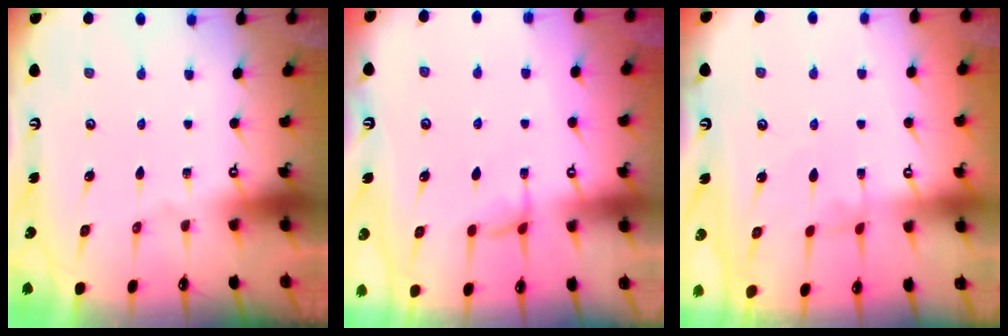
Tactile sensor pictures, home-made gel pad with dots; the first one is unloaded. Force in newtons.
{"total": 1.5, "press": 1.4, "slide": 0.5}
{"total": 2.4, "press": 2.4, "slide": 0.3}